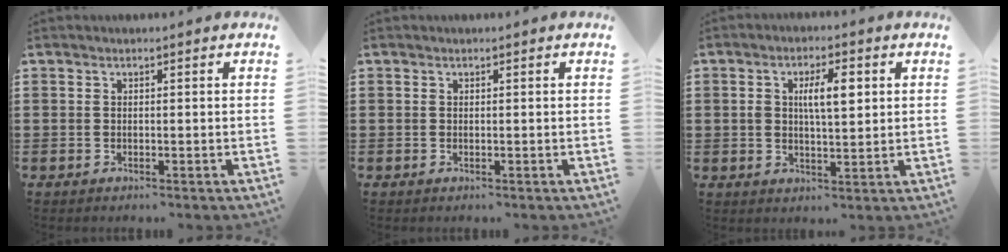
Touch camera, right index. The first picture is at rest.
{"total": 0.0}
{"total": 5.6, "force": [1.3, 1.9, 5.1], "torque": [-0.097, 0.005, 0.018]}